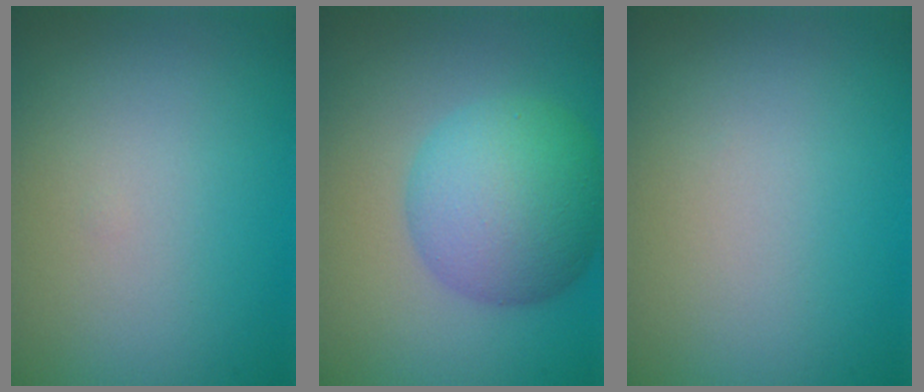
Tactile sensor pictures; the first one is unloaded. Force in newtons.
{"total": 8.0, "press": 8.0, "slide": 0.1}
{"total": 0.0}